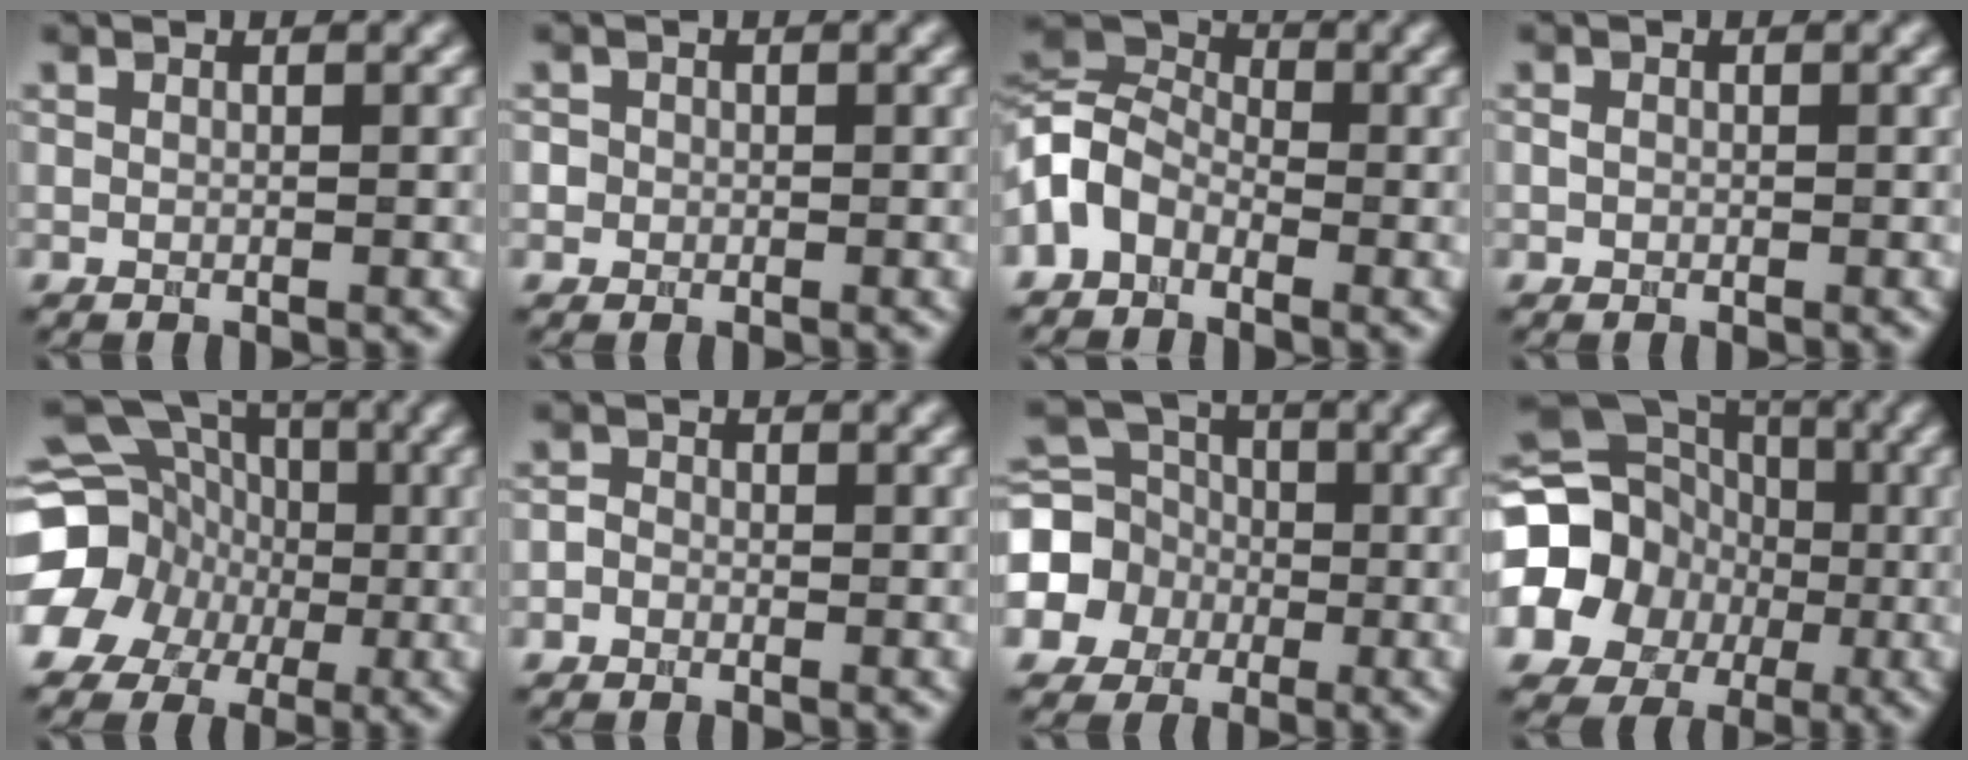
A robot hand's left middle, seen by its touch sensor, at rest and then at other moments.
{"total": 1.7, "force": [0.4, 1.6, 0.5], "torque": [0.006, 0.009, -0.002]}
{"total": 5.2, "force": [-1.8, 3.6, 3.3], "torque": [-0.076, 0.014, -0.060]}
{"total": 0.5, "force": [-0.1, 0.5, 0.2], "torque": [-0.004, -0.001, -0.004]}
{"total": 18.2, "force": [-1.0, 16.9, 6.5], "torque": [-0.161, 0.005, -0.063]}
{"total": 1.1, "force": [-0.4, 1.0, 0.3], "torque": [0.007, 0.007, -0.019]}
{"total": 6.8, "force": [-1.1, 6.1, 2.8], "torque": [-0.065, 0.000, -0.047]}
{"total": 18.8, "force": [-3.7, 17.3, 6.5], "torque": [-0.163, -0.003, -0.095]}